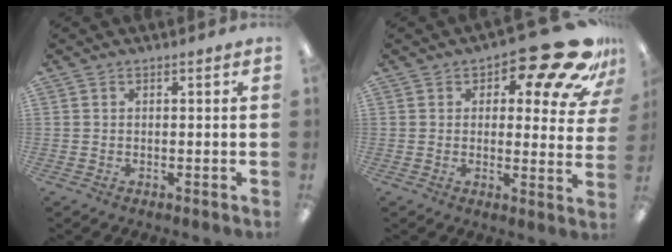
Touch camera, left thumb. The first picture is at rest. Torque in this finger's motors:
{"motor_torque": [0.25, 0.53, 0.06, -0.50, 0.04]}